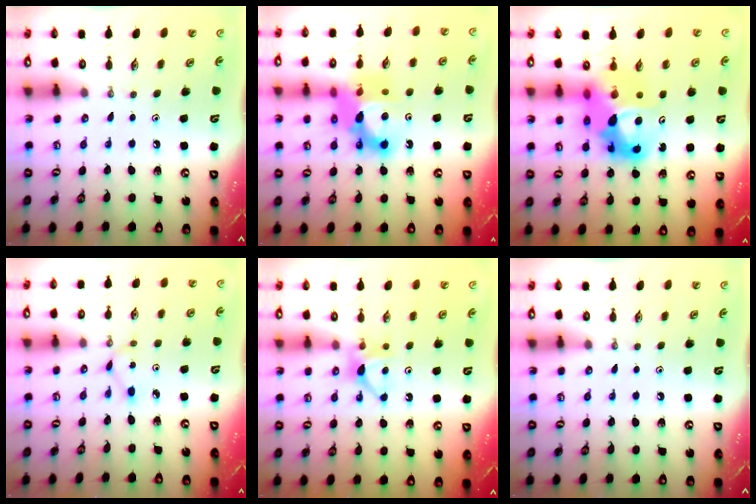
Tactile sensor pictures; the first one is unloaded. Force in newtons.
{"total": 14.1, "press": 14.1, "slide": 1.3}
{"total": 17.0, "press": 16.9, "slide": 1.4}
{"total": 2.3, "press": 2.3, "slide": 0.3}
{"total": 4.5, "press": 4.5, "slide": 0.6}
{"total": 0.0}